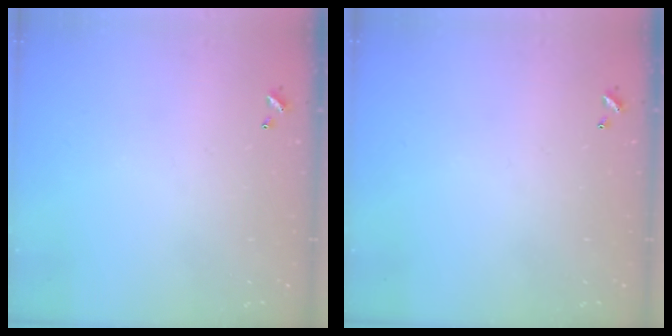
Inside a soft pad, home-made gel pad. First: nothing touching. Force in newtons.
{"total": 0.0}